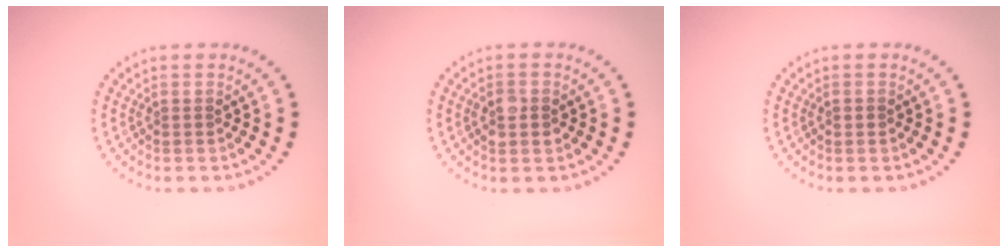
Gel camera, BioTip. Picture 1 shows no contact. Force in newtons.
{"total": 2.4, "press": 2.4, "slide": 0.1}
{"total": 0.8, "press": 0.8, "slide": 0.2}